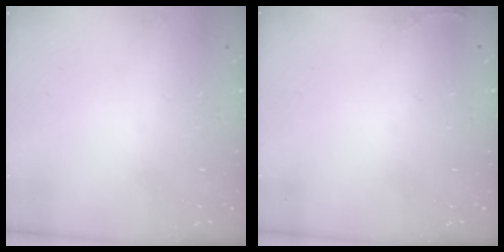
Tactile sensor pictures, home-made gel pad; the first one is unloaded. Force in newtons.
{"total": 3.6, "press": 3.6, "slide": 0.6}